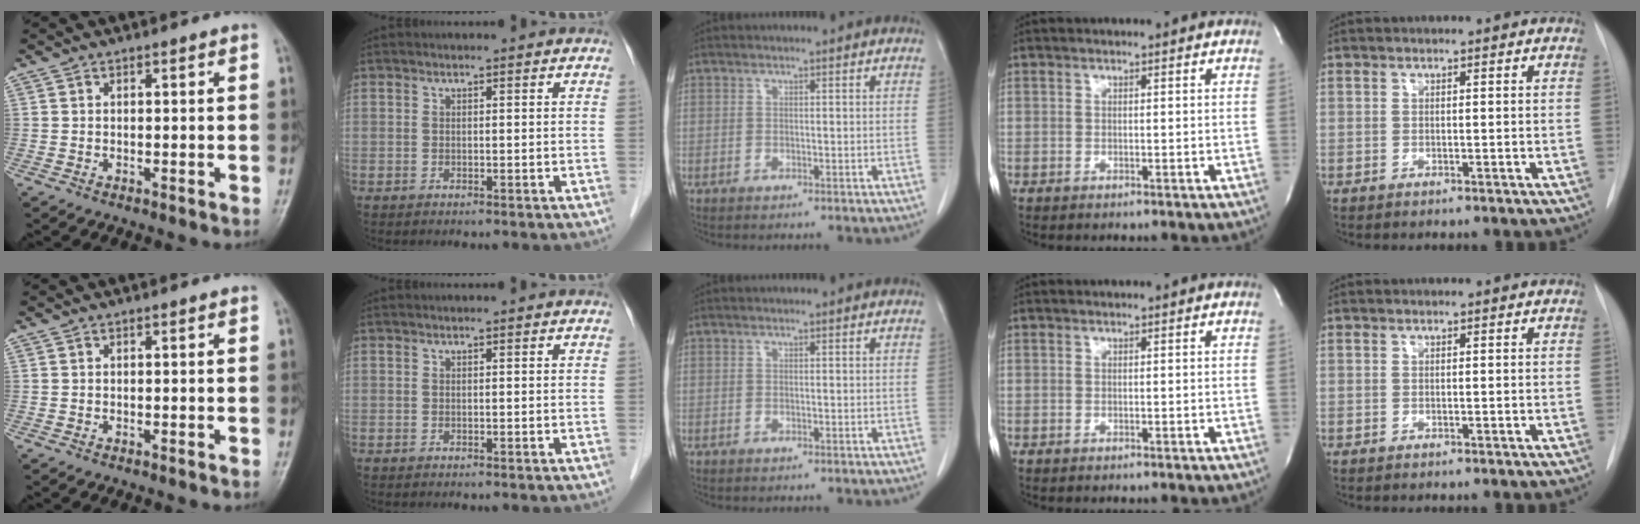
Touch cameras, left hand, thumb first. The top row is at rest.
{}